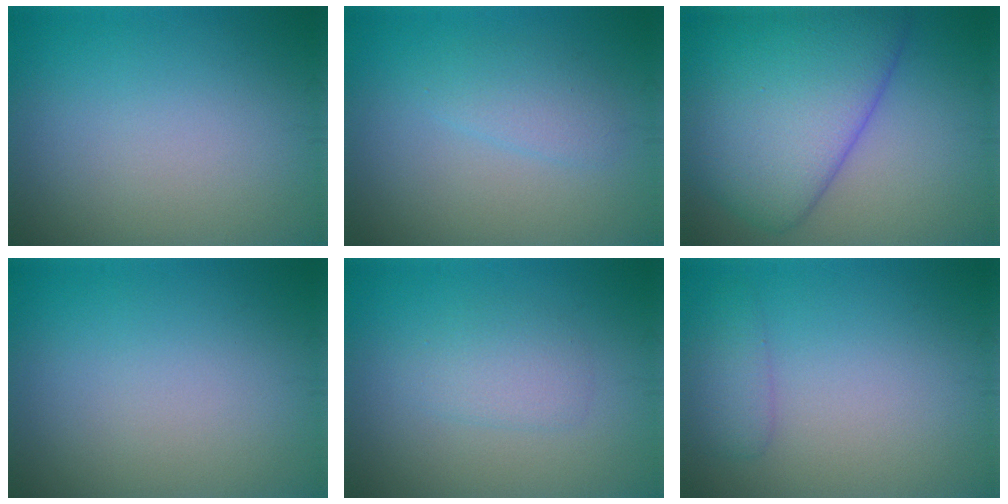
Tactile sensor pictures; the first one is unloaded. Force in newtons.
{"total": 2.0, "press": 2.0, "slide": 0.1}
{"total": 10.2, "press": 10.2, "slide": 0.4}
{"total": 0.0}
{"total": 1.9, "press": 1.9, "slide": 0.1}
{"total": 1.5, "press": 1.5, "slide": 0.2}